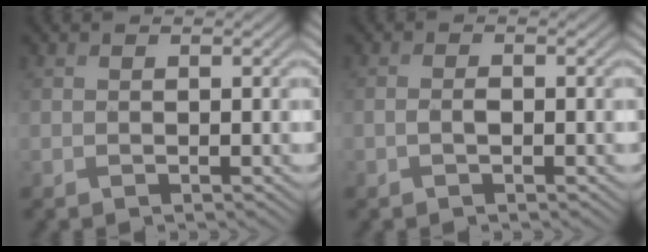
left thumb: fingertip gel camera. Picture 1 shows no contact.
{"total": 1.1, "force": [-0.4, 0.5, 1.0], "torque": [-0.021, 0.004, -0.009]}